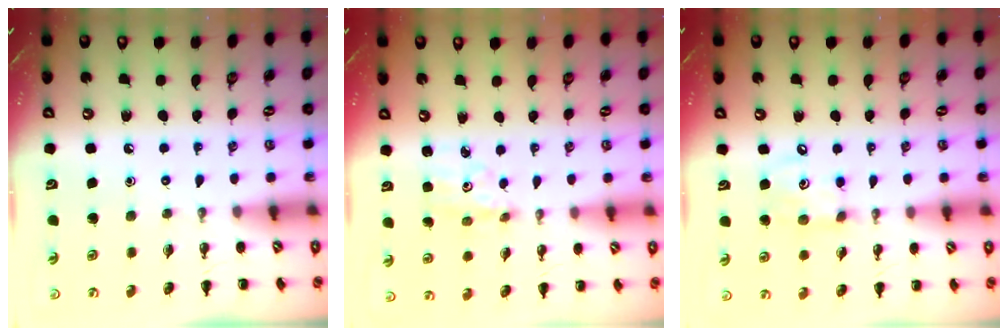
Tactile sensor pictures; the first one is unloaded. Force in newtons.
{"total": 2.9, "press": 2.8, "slide": 0.7}
{"total": 6.1, "press": 6.0, "slide": 1.1}